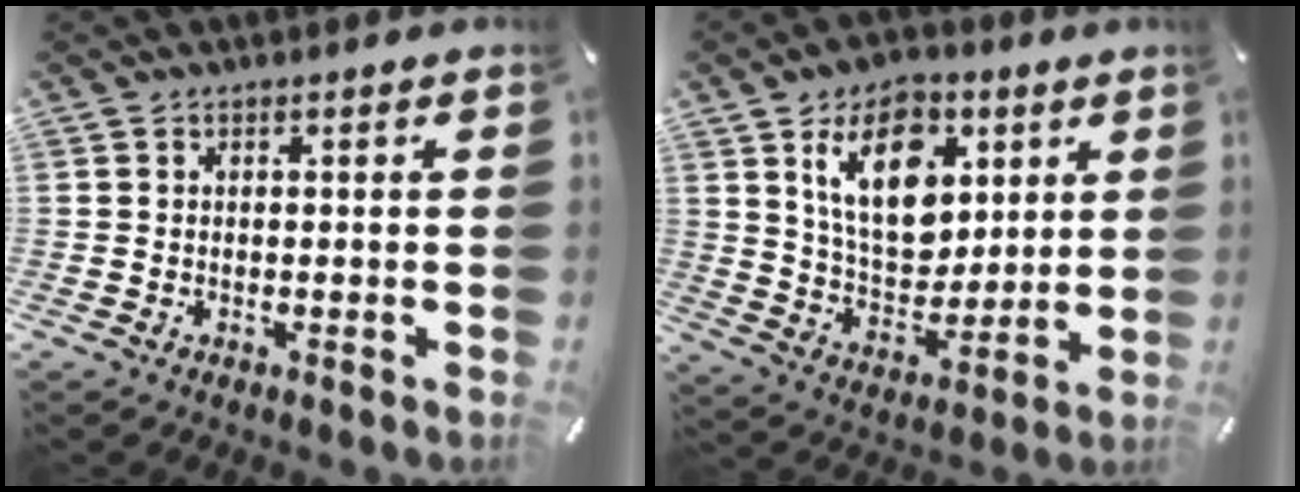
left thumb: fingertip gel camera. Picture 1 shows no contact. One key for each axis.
{"total": 16.1, "fx": 6.7, "fy": 11.0, "fz": 9.6, "tx": -0.147, "ty": -0.018, "tz": 0.124}